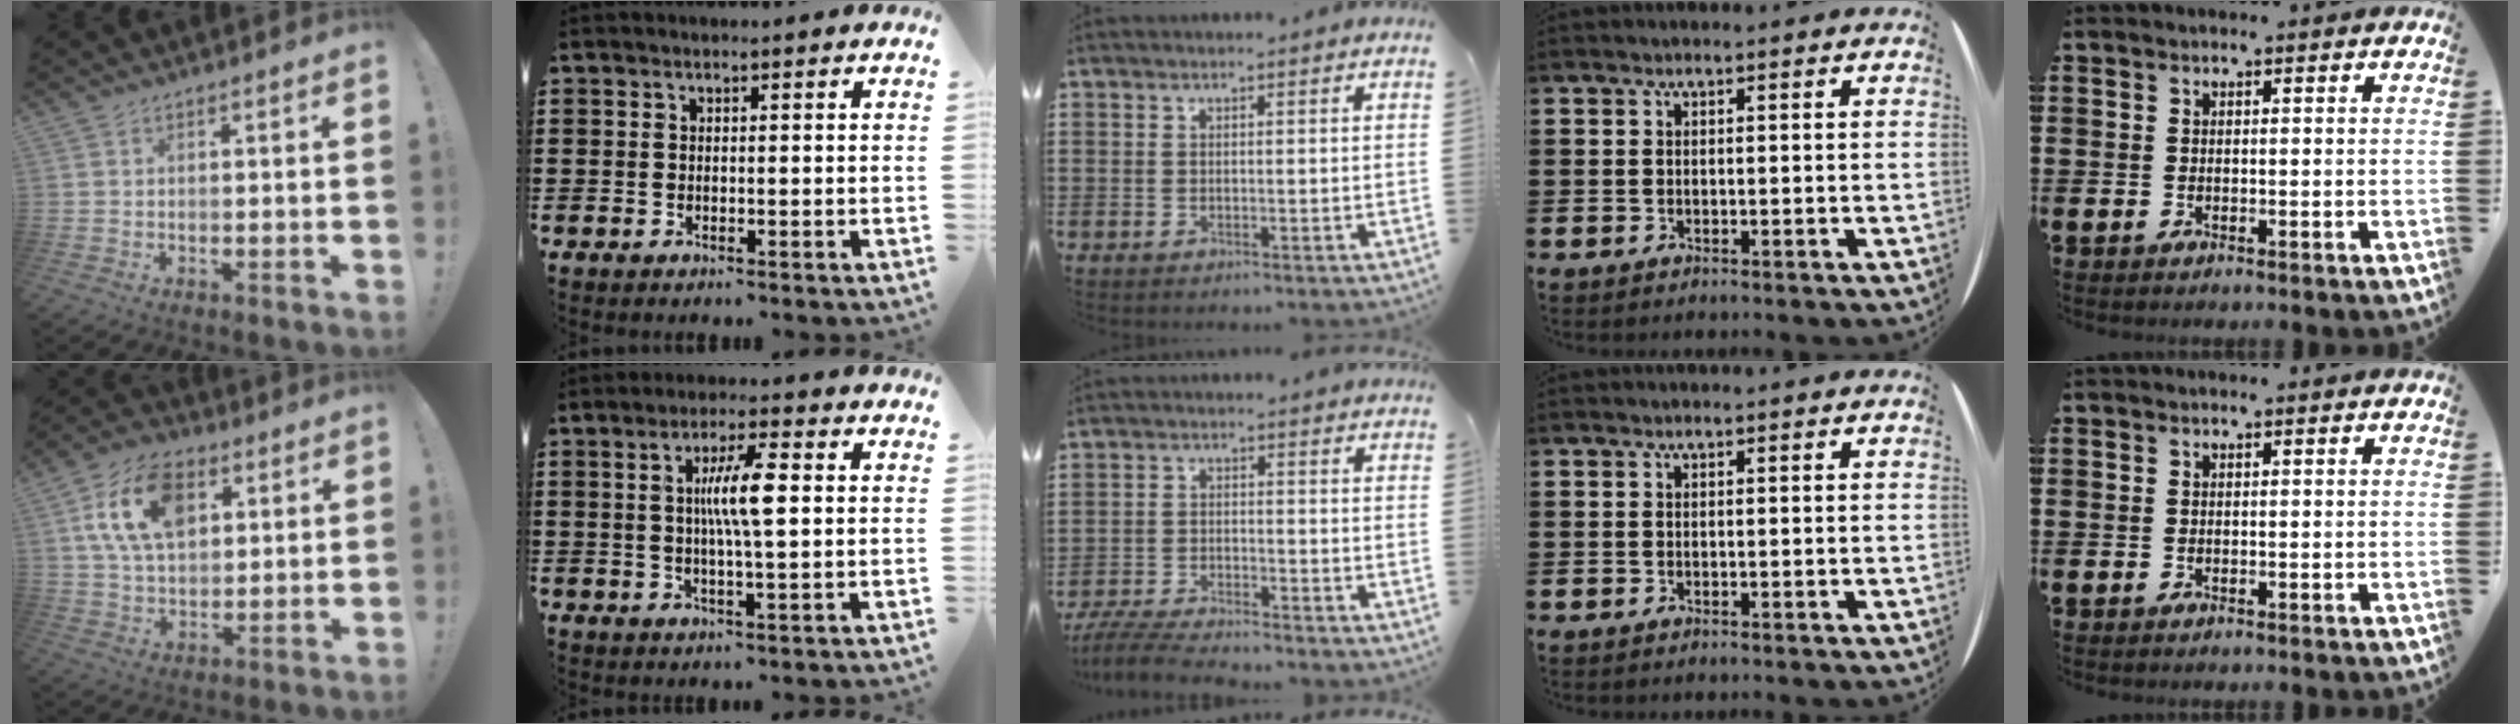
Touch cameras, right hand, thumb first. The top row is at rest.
{"thumb": {"total": 16.7, "force": [6.2, 10.7, 11.2], "torque": [-0.186, -0.005, 0.116]}, "index": {"total": 7.1, "force": [0.9, 1.0, 7.0], "torque": [-0.131, 0.003, 0.011]}, "middle": {"total": 5.5, "force": [-5.3, 0.5, 1.4], "torque": [-0.040, -0.004, -0.109]}}